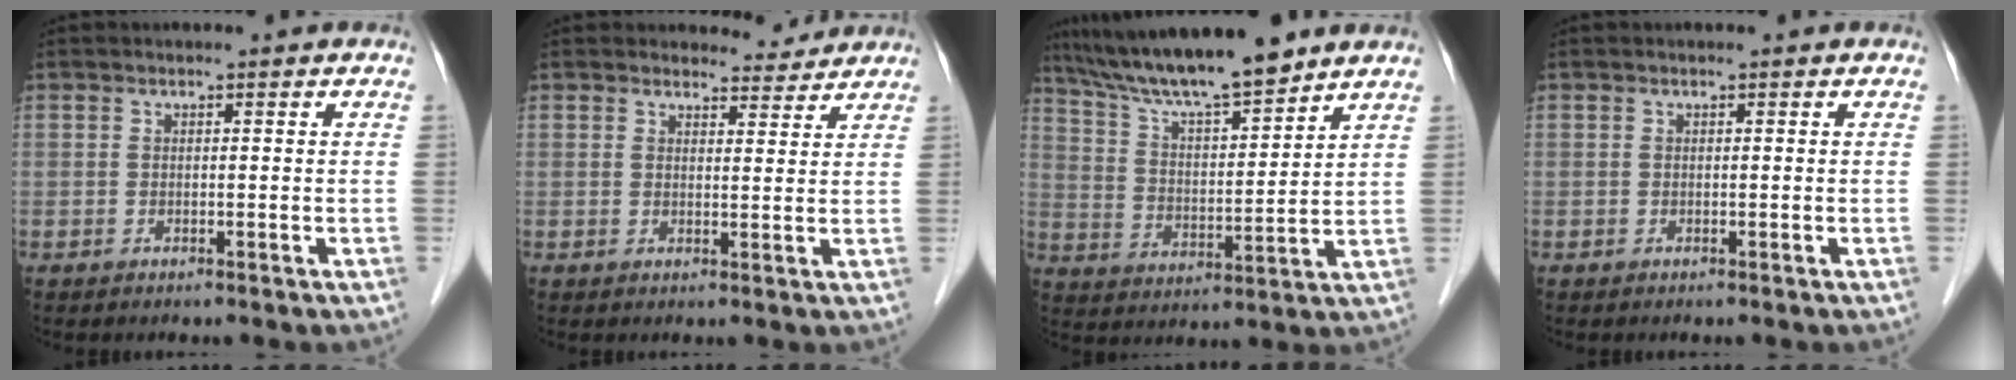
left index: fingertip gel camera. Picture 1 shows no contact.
{"total": 3.4, "force": [3.3, 0.8, -0.4], "torque": [0.003, -0.007, 0.040]}
{"total": 14.3, "force": [12.2, 1.0, 7.3], "torque": [-0.127, 0.010, 0.219]}
{"total": 0.0}